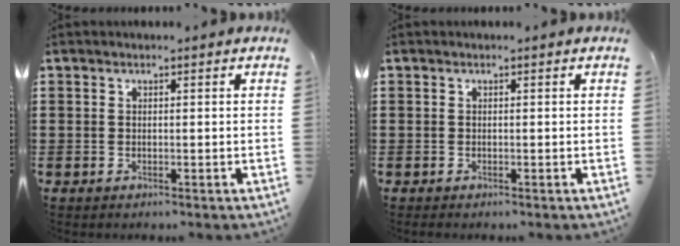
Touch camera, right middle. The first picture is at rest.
{"total": 0.0}